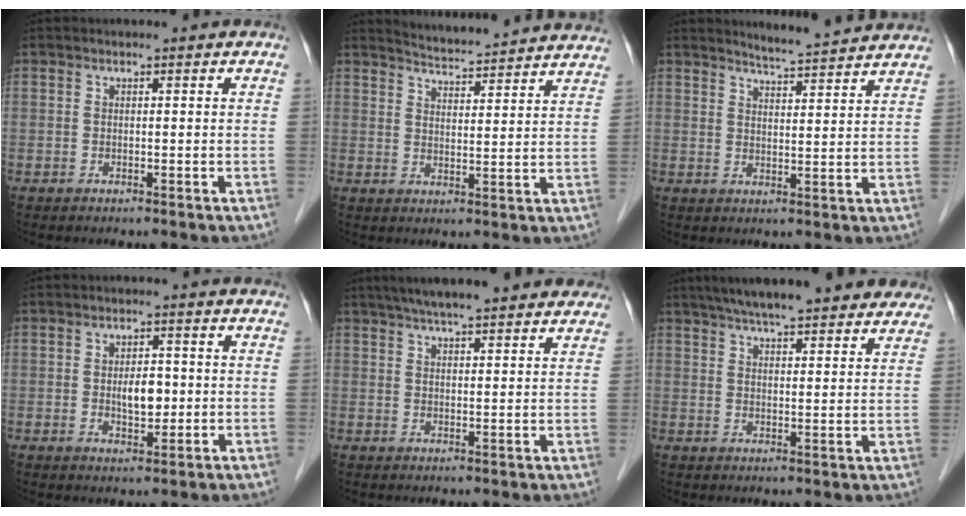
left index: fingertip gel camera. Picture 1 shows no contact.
{"total": 14.8, "force": [14.4, 0.6, 3.3], "torque": [-0.043, -0.017, 0.177]}
{"total": 7.8, "force": [7.5, -0.5, 2.0], "torque": [-0.043, 0.003, 0.101]}
{"total": 4.2, "force": [-0.3, 2.1, 3.6], "torque": [-0.052, -0.003, 0.001]}
{"total": 14.9, "force": [12.4, 2.4, 7.9], "torque": [-0.111, 0.034, 0.167]}
{"total": 20.1, "force": [17.0, 3.7, 10.2], "torque": [-0.144, 0.034, 0.219]}